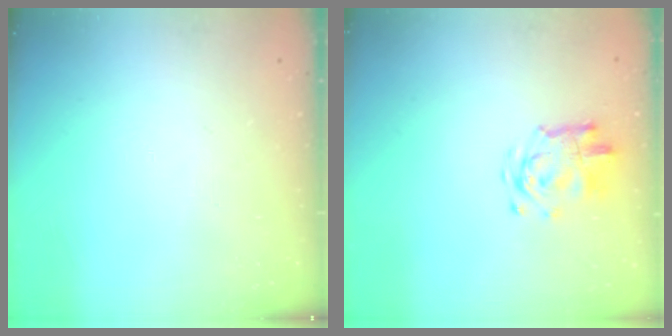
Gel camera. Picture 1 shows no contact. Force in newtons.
{"total": 4.3, "press": 4.3, "slide": 0.3}